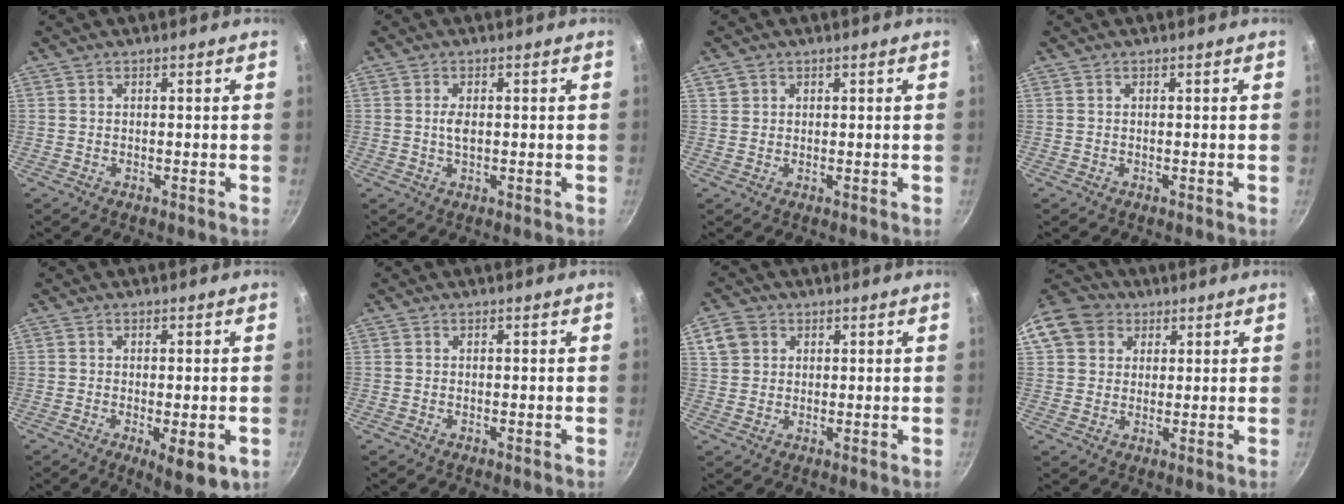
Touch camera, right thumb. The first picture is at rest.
{"total": 2.3, "force": [0.1, 1.1, 2.0], "torque": [-0.036, 0.000, 0.002]}
{"total": 1.9, "force": [0.8, 1.6, 0.4], "torque": [-0.002, 0.006, 0.013]}
{"total": 0.0}
{"total": 7.6, "force": [-2.3, 2.5, 6.8], "torque": [-0.090, -0.005, -0.025]}
{"total": 0.0}
{"total": 5.4, "force": [1.9, 4.5, 2.3], "torque": [-0.026, 0.005, 0.032]}
{"total": 11.9, "force": [4.5, 9.9, 4.9], "torque": [-0.084, 0.021, 0.071]}